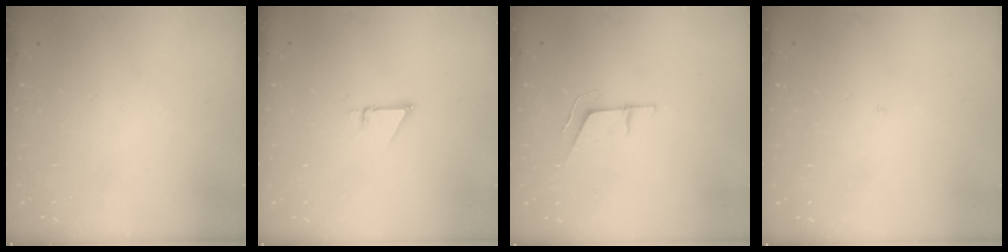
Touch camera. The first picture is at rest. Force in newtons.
{"total": 1.4, "press": 1.4, "slide": 0.0}
{"total": 6.1, "press": 6.1, "slide": 0.0}
{"total": 2.0, "press": 2.0, "slide": 0.2}